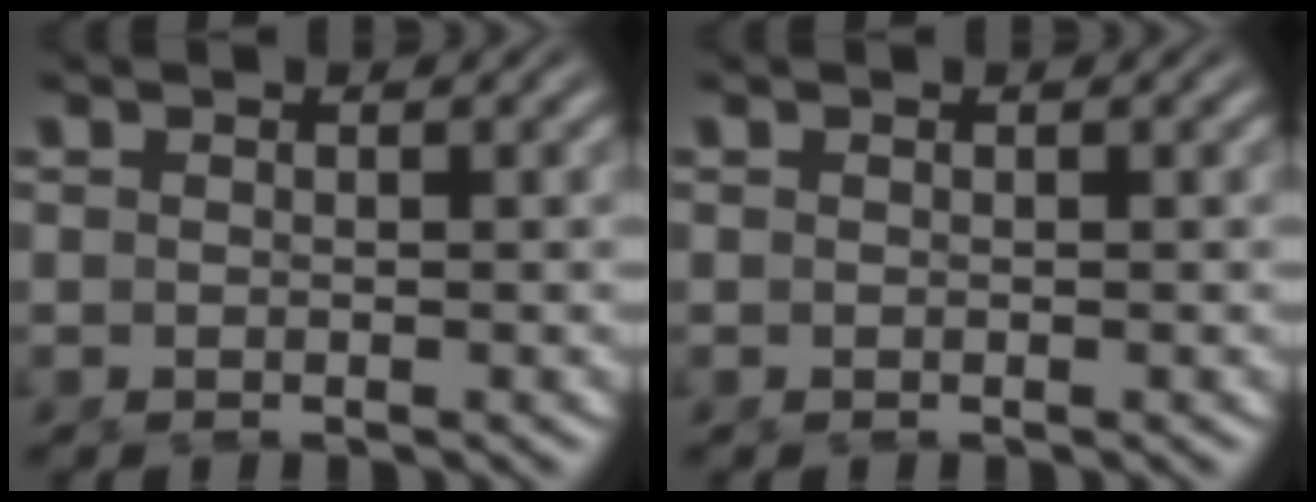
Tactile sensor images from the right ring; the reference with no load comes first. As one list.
[{"total": 0.0}]